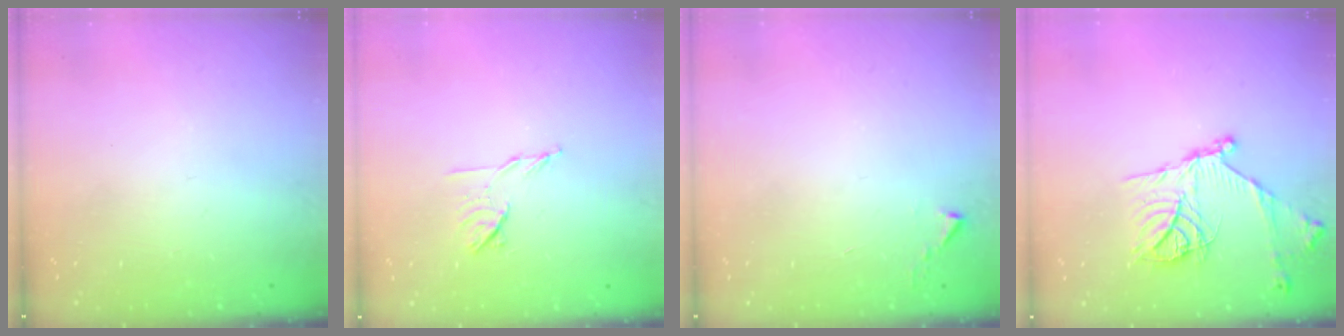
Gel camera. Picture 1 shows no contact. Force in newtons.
{"total": 7.1, "press": 7.0, "slide": 1.2}
{"total": 1.1, "press": 1.1, "slide": 0.1}
{"total": 18.1, "press": 18.0, "slide": 1.7}